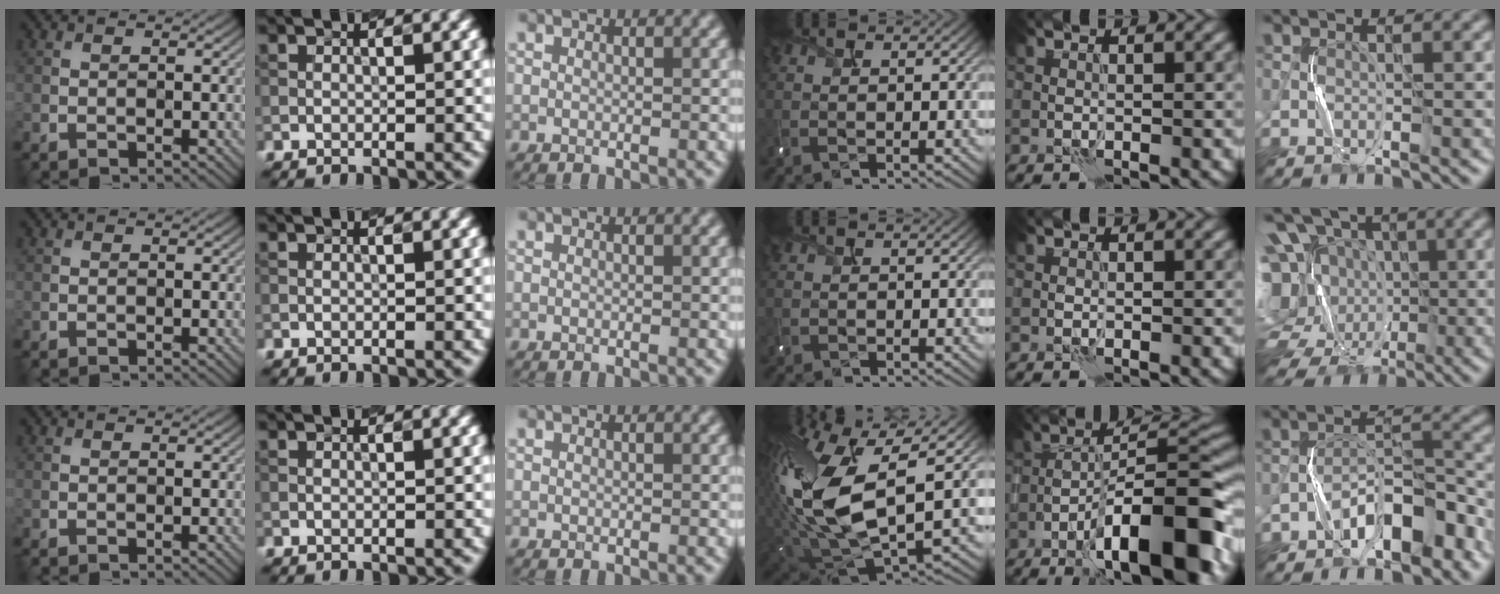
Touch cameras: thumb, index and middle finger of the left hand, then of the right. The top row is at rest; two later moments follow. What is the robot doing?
{"motion": "shake", "object": "box of matches"}